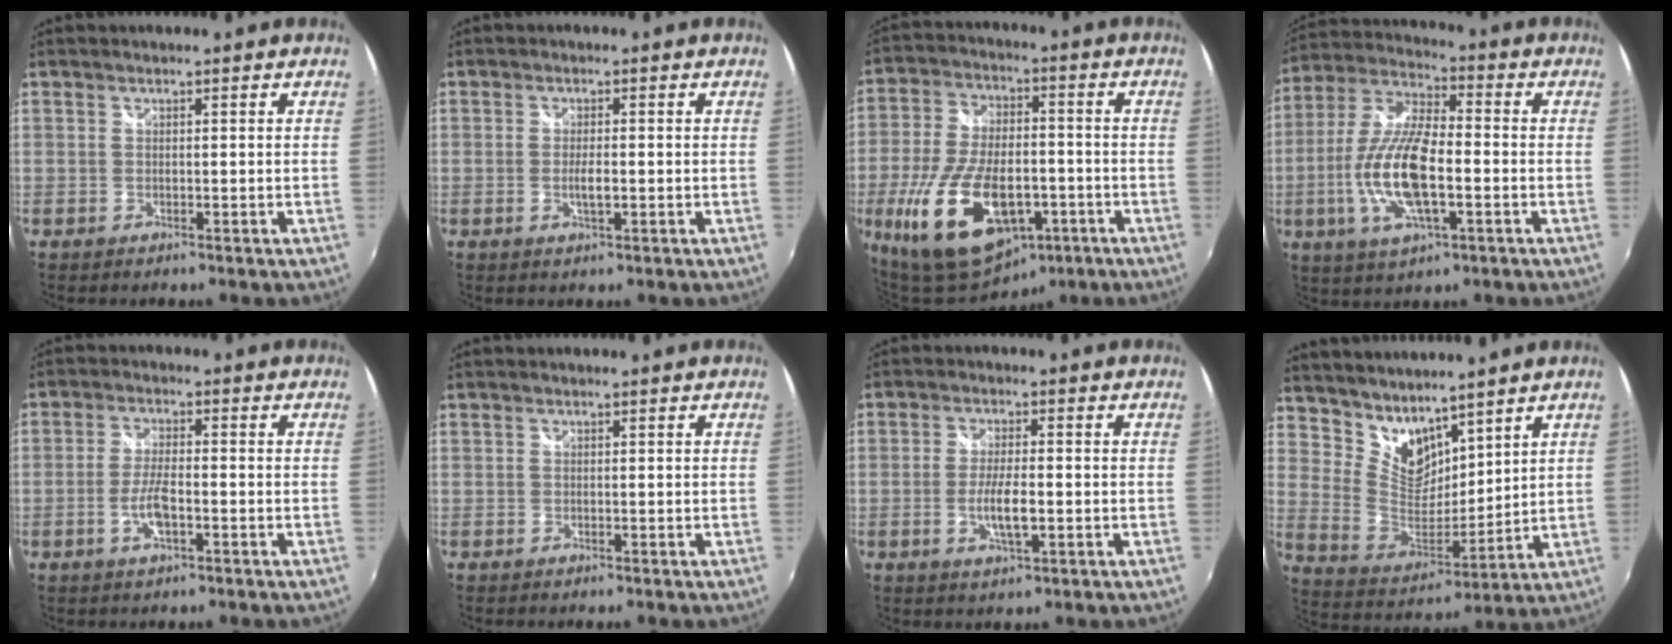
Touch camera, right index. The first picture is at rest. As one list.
[{"total": 2.5, "force": [-0.6, 0.7, 2.4], "torque": [-0.044, -0.004, -0.009]}, {"total": 21.9, "force": [-9.5, 10.9, 16.4], "torque": [-0.338, -0.031, -0.151]}, {"total": 15.5, "force": [-3.5, 5.5, 14.1], "torque": [-0.291, -0.006, -0.069]}, {"total": 5.1, "force": [-2.0, 1.5, 4.5], "torque": [-0.096, -0.001, -0.039]}, {"total": 0.0}, {"total": 5.6, "force": [-1.5, 1.4, 5.2], "torque": [-0.104, -0.006, -0.026]}, {"total": 10.9, "force": [8.9, 5.1, 3.7], "torque": [-0.072, -0.004, 0.182]}]